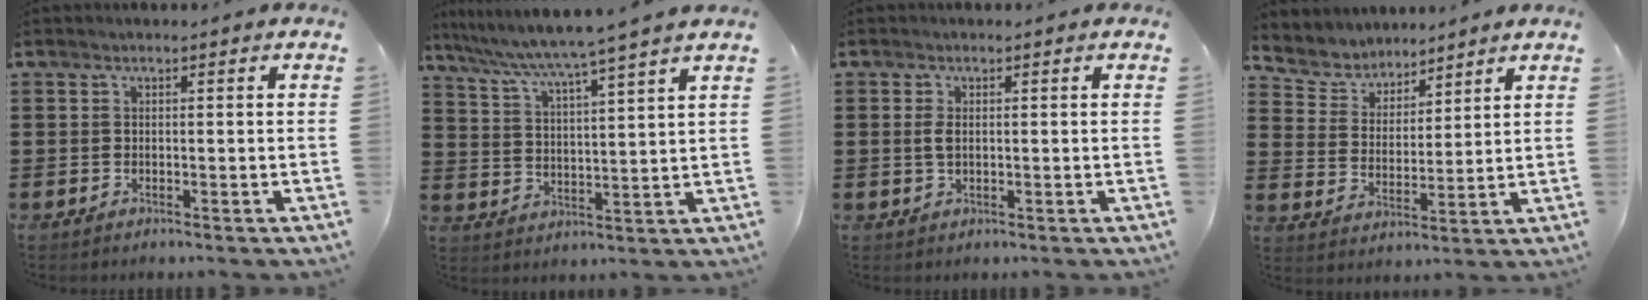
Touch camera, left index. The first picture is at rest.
{"total": 5.4, "force": [4.6, -1.4, 2.4], "torque": [-0.068, -0.039, 0.071]}
{"total": 1.9, "force": [0.3, 0.8, 1.7], "torque": [-0.050, -0.002, -0.001]}
{"total": 5.1, "force": [4.6, 2.1, -0.3], "torque": [-0.027, -0.026, 0.080]}